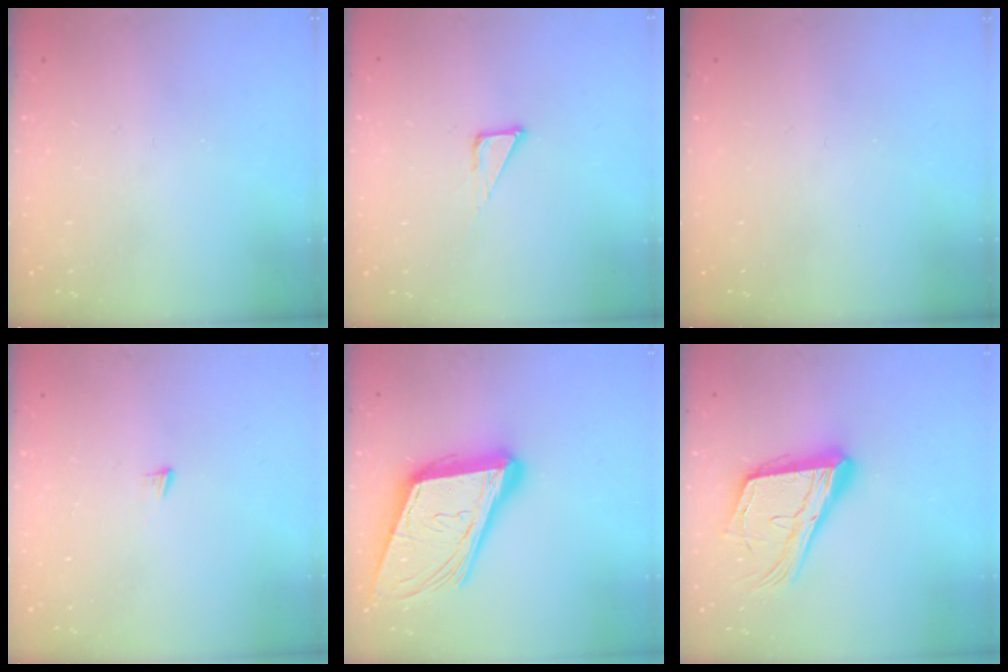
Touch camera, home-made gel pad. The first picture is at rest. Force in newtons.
{"total": 3.8, "press": 3.8, "slide": 0.3}
{"total": 0.0}
{"total": 5.2, "press": 5.2, "slide": 0.3}
{"total": 22.1, "press": 21.7, "slide": 4.6}
{"total": 18.8, "press": 18.5, "slide": 3.2}